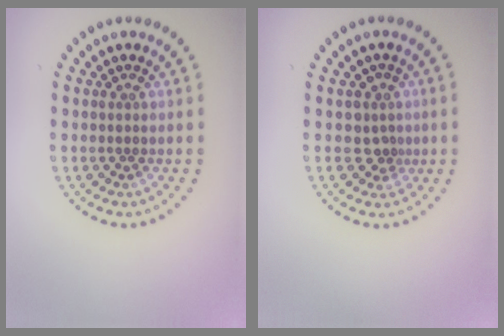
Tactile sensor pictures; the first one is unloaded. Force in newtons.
{"total": 2.0, "press": 1.4, "slide": 1.4}